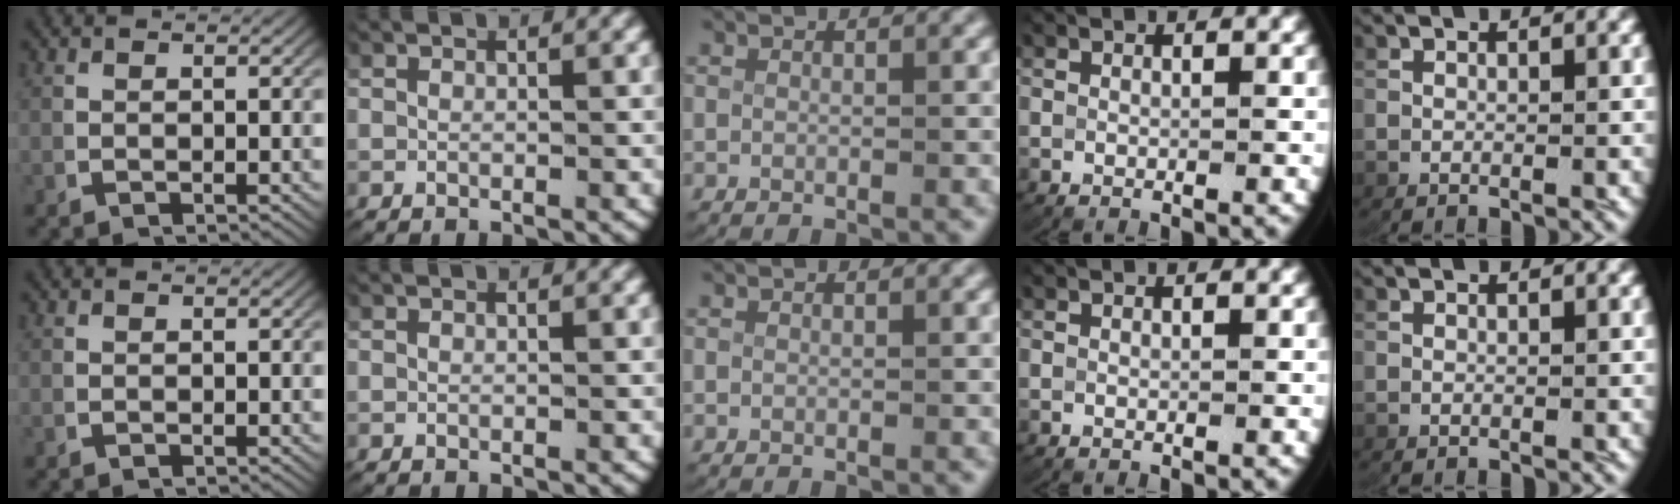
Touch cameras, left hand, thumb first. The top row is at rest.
{}